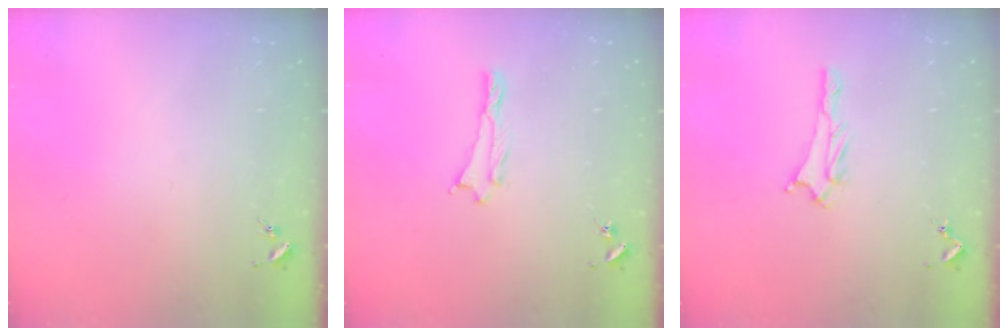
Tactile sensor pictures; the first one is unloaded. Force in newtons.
{"total": 0.6, "press": 0.5, "slide": 0.2}
{"total": 2.1, "press": 2.1, "slide": 0.3}